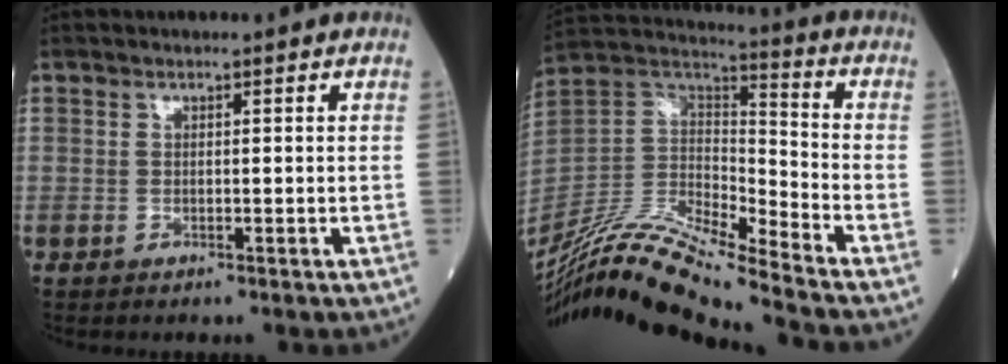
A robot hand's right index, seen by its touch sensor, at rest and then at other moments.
{"total": 17.8, "force": [-15.6, -0.2, 8.6], "torque": [-0.173, 0.015, -0.296]}